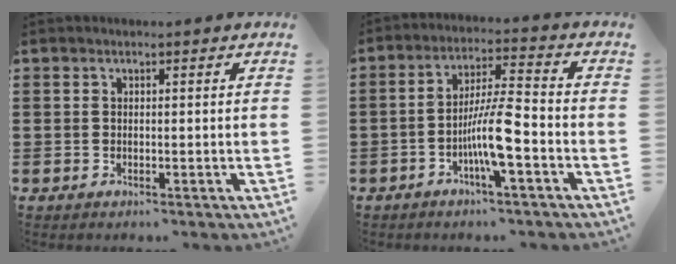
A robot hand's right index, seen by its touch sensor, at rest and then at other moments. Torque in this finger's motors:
{"motor_torque": [2.14, 0.00, 0.72, 0.21]}